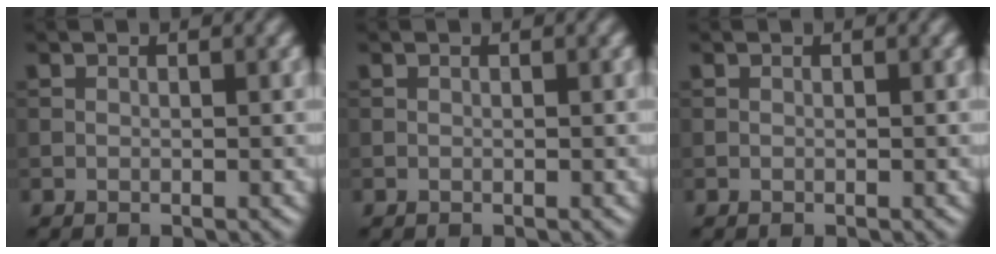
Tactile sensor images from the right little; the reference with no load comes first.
{"total": 0.0}
{"total": 0.0}